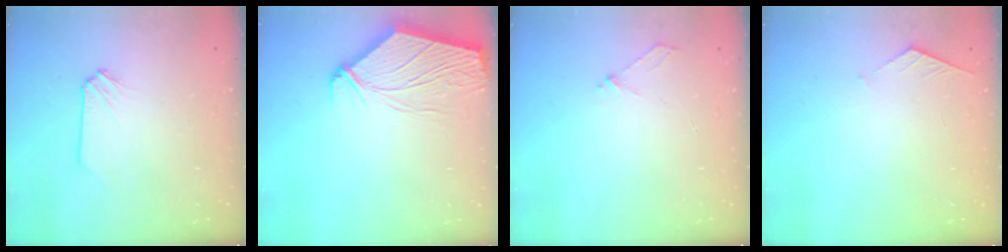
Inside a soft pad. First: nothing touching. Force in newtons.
{"total": 9.7, "press": 9.7, "slide": 0.8}
{"total": 3.0, "press": 2.9, "slide": 0.4}
{"total": 4.0, "press": 4.0, "slide": 0.4}